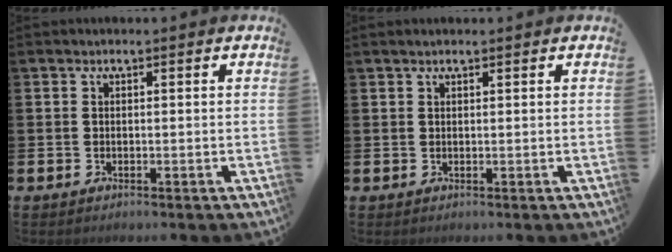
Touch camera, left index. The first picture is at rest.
{"total": 0.8, "force": [0.7, 0.1, 0.4], "torque": [-0.002, -0.001, 0.011]}